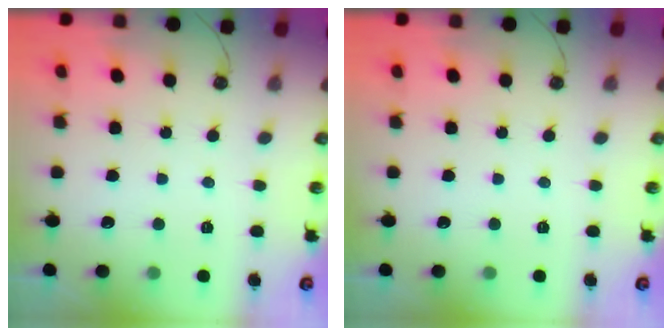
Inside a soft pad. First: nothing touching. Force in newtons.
{"total": 0.0}